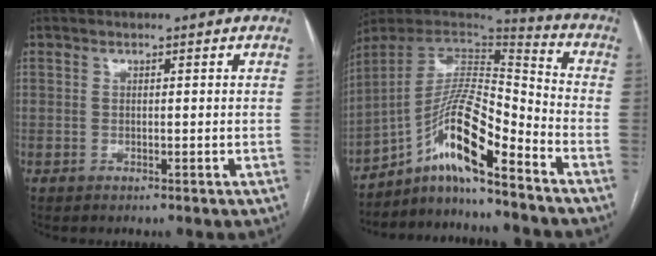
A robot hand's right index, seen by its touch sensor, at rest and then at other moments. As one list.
[{"total": 14.0, "force": [-8.7, 1.6, 10.8], "torque": [-0.196, 0.019, -0.152]}]